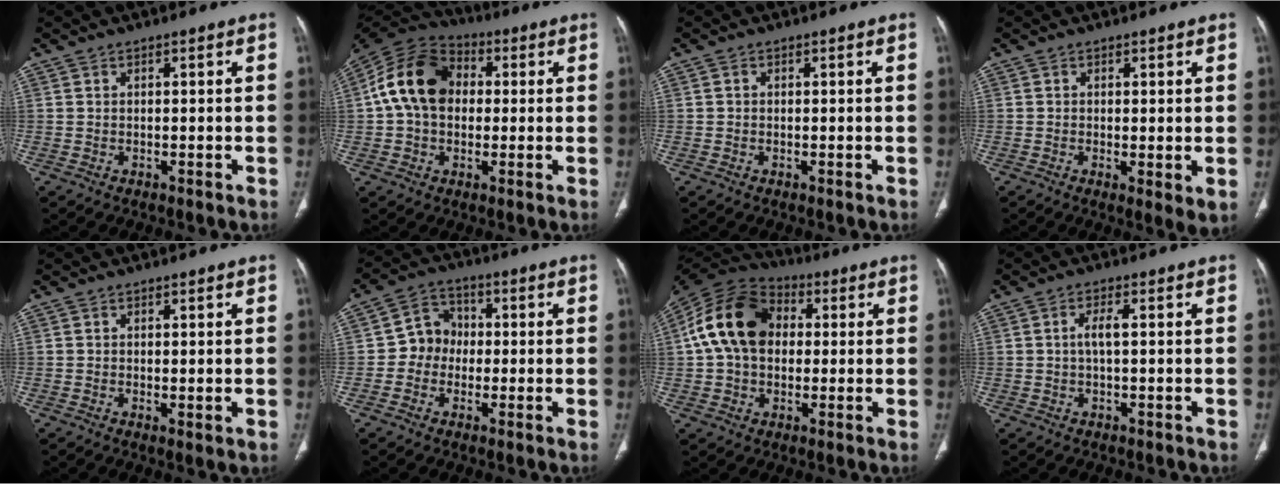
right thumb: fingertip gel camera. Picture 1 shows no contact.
{"total": 15.1, "force": [1.5, 11.2, 10.1], "torque": [-0.170, 0.031, 0.015]}
{"total": 0.5, "force": [0.0, 0.5, 0.2], "torque": [-0.001, 0.002, -0.002]}
{"total": 3.6, "force": [-0.2, 1.1, 3.4], "torque": [-0.060, -0.015, -0.006]}
{"total": 1.4, "force": [-0.1, 0.5, 1.3], "torque": [-0.028, -0.008, -0.001]}
{"total": 6.9, "force": [-0.8, 6.3, 2.8], "torque": [-0.016, 0.022, -0.029]}
{"total": 16.5, "force": [2.1, 12.0, 11.1], "torque": [-0.191, 0.031, 0.027]}
{"total": 2.6, "force": [0.1, 0.8, 2.5], "torque": [-0.058, 0.007, 0.001]}